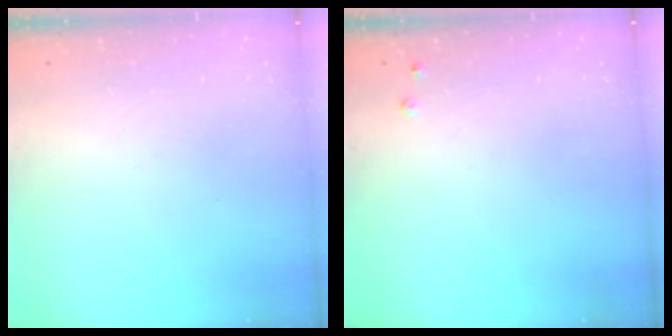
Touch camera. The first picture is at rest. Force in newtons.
{"total": 1.8, "press": 1.8, "slide": 0.4}